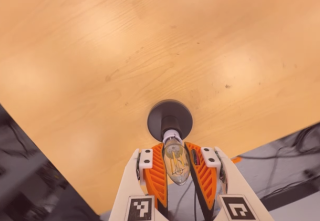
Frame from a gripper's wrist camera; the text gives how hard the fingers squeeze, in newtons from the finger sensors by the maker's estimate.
{"total": 19.3, "left": 17.0, "right": 21.6}